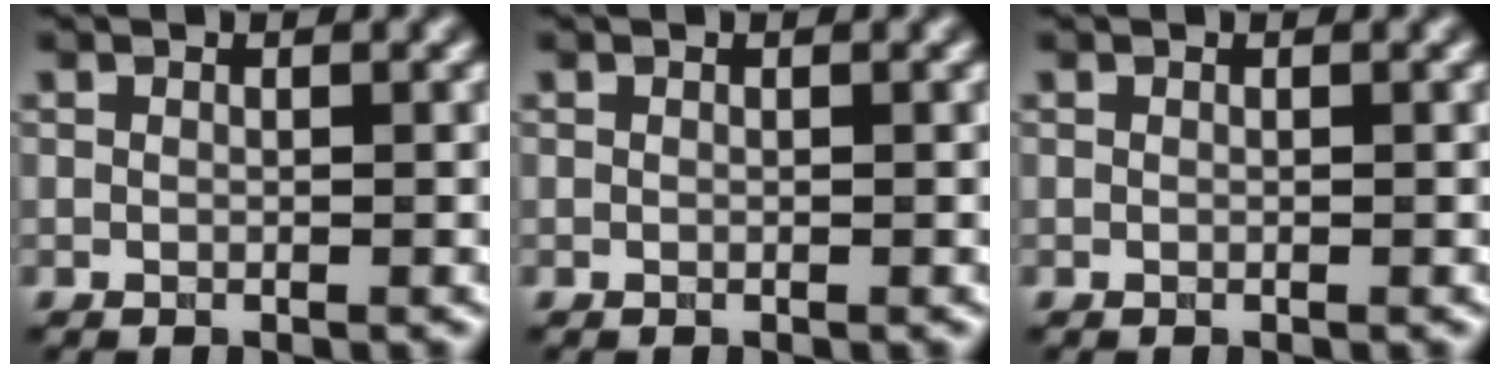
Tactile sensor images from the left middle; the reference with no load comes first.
{"total": 0.0}
{"total": 0.0}